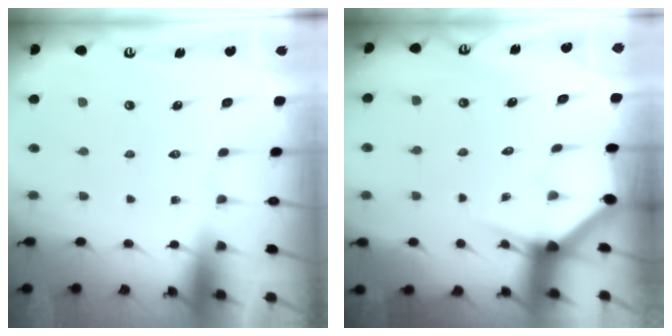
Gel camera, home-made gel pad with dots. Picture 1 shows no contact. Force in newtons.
{"total": 3.0, "press": 3.0, "slide": 0.1}